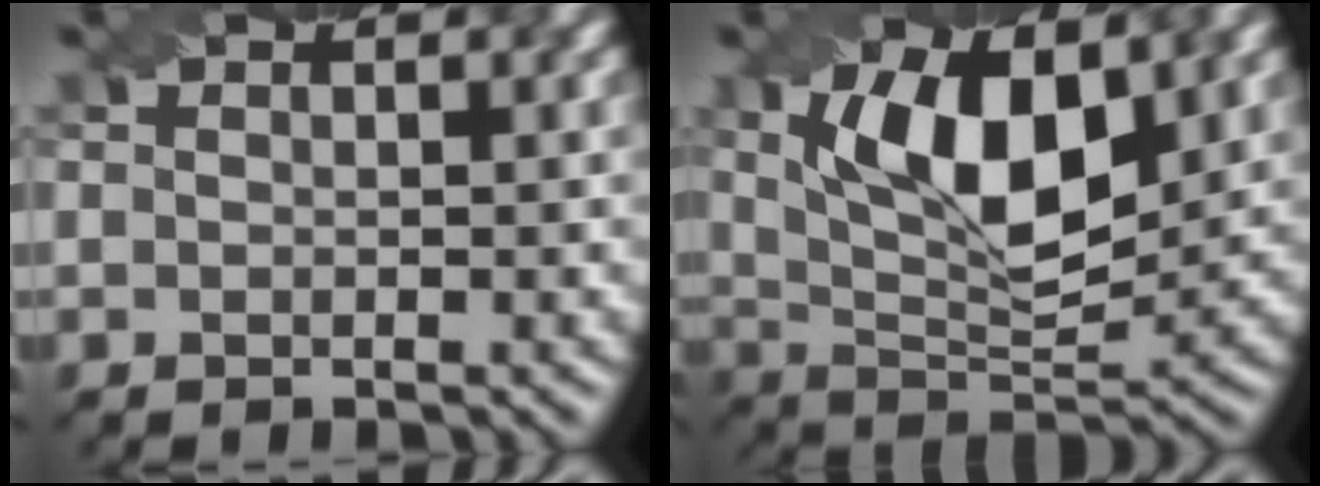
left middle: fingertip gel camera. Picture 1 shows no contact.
{"total": 9.7, "force": [3.0, 4.2, 8.2], "torque": [-0.142, 0.000, 0.049]}